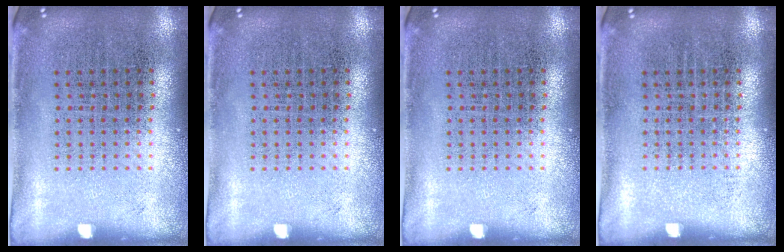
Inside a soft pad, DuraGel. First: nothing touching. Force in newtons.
{"total": 0.0}
{"total": 0.0}
{"total": 0.0}